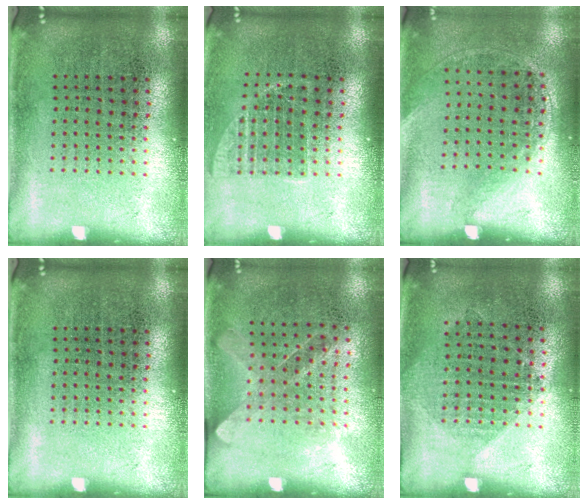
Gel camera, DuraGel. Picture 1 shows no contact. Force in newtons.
{"total": 1.2, "press": 1.0, "slide": 0.7}
{"total": 1.4, "press": 0.9, "slide": 1.0}
{"total": 0.0}
{"total": 1.3, "press": 1.0, "slide": 0.8}
{"total": 1.1, "press": 0.9, "slide": 0.5}